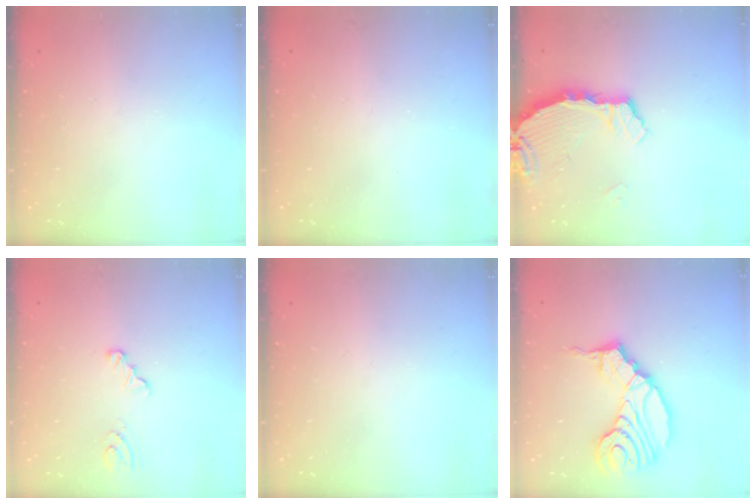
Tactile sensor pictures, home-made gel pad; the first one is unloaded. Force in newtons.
{"total": 0.0}
{"total": 3.2, "press": 3.2, "slide": 0.3}
{"total": 4.3, "press": 4.2, "slide": 0.4}
{"total": 0.0}
{"total": 18.1, "press": 17.4, "slide": 4.9}